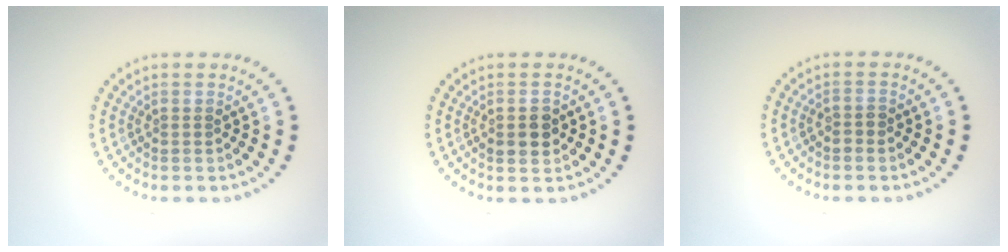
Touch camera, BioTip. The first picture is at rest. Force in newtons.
{"total": 2.4, "press": 2.4, "slide": 0.2}
{"total": 0.9, "press": 0.8, "slide": 0.4}